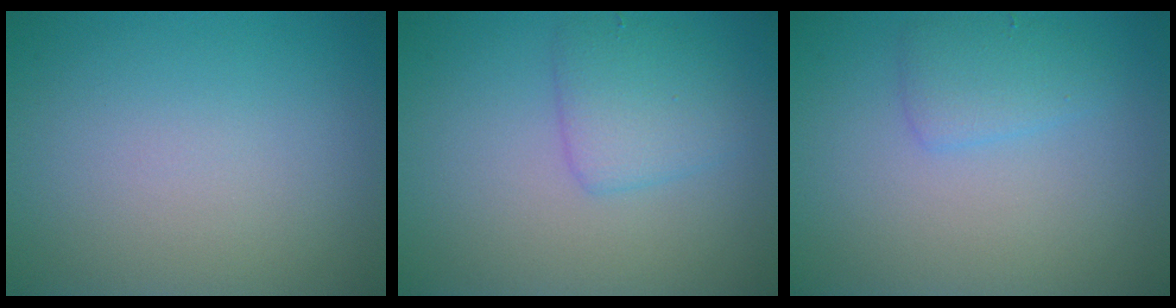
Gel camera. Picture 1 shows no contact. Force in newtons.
{"total": 2.9, "press": 2.9, "slide": 0.1}
{"total": 2.1, "press": 2.1, "slide": 0.1}